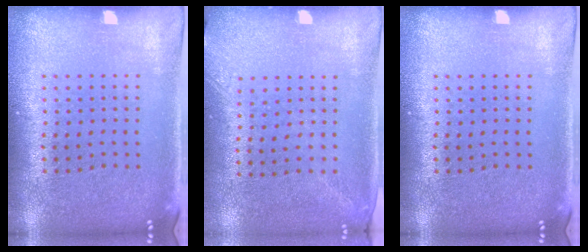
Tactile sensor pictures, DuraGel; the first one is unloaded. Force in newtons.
{"total": 1.3, "press": 1.0, "slide": 0.9}
{"total": 0.0}